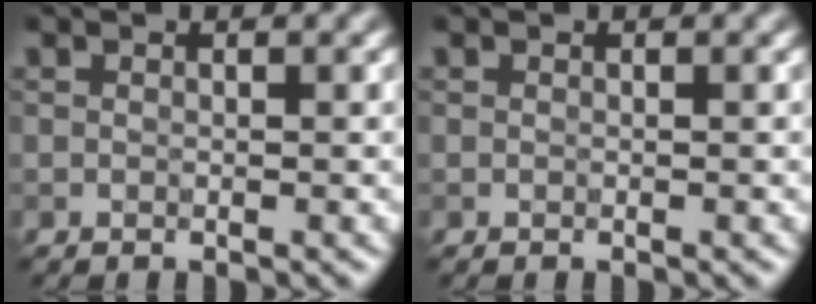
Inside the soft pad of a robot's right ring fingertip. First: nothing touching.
{"total": 0.0}